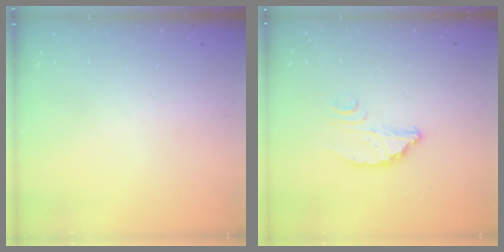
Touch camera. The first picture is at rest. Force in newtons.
{"total": 3.6, "press": 3.6, "slide": 0.1}